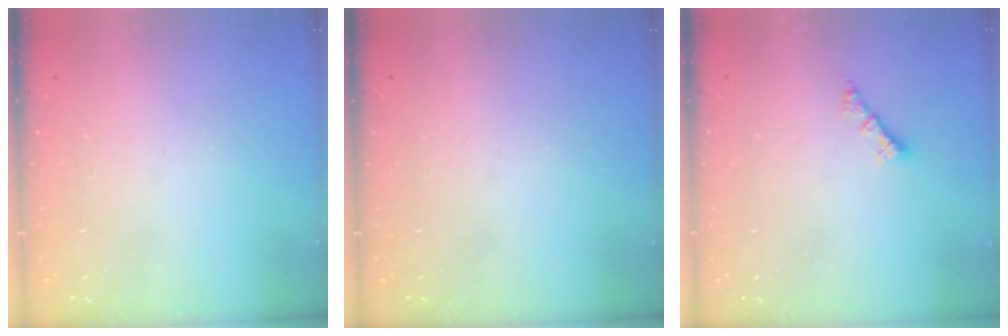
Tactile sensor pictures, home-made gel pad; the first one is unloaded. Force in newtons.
{"total": 0.0}
{"total": 2.4, "press": 2.4, "slide": 0.2}